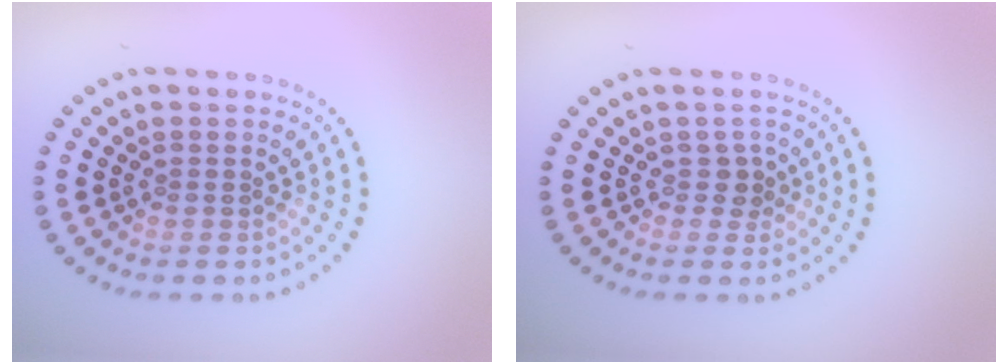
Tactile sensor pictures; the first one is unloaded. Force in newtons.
{"total": 1.3, "press": 1.0, "slide": 0.8}